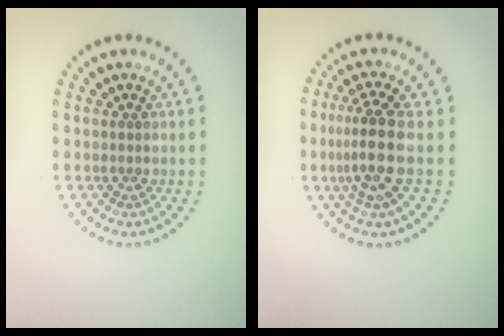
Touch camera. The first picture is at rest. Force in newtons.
{"total": 3.8, "press": 3.0, "slide": 2.3}